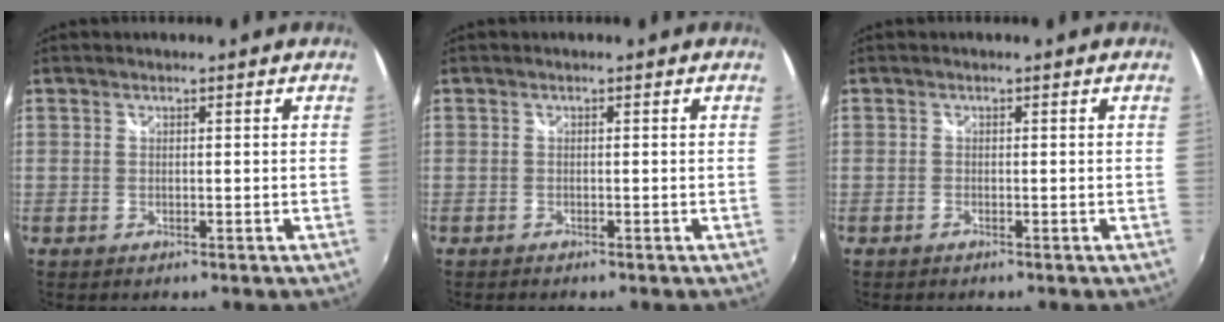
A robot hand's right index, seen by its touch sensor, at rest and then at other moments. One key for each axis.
{"total": 0.8, "fx": -0.8, "fy": 0.2, "fz": 0.1, "tx": -0.005, "ty": -0.007, "tz": -0.014}
{"total": 0.6, "fx": -0.5, "fy": 0.3, "fz": 0.0, "tx": -0.001, "ty": -0.004, "tz": -0.012}